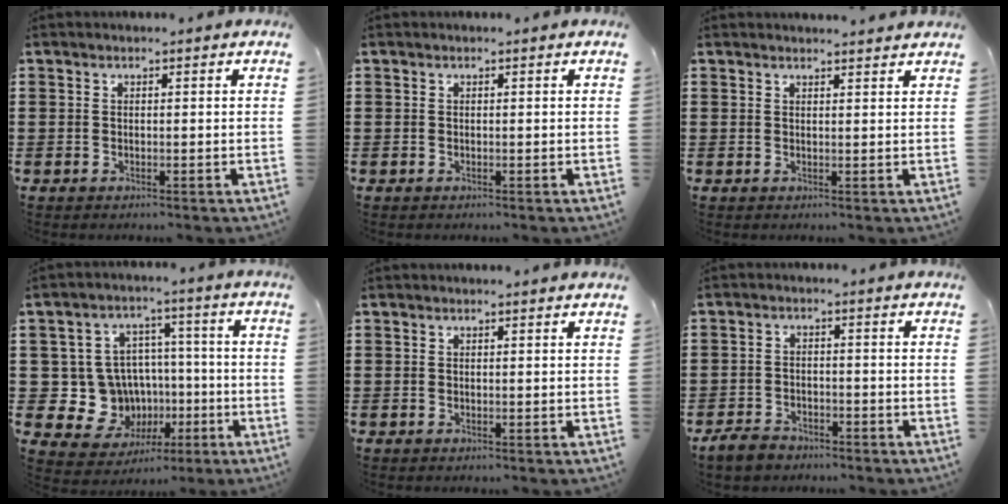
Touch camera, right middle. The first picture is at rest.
{"total": 0.0}
{"total": 1.5, "force": [1.5, -0.1, 0.0], "torque": [0.004, -0.004, 0.027]}
{"total": 9.7, "force": [-1.3, 9.2, 2.6], "torque": [-0.063, 0.000, -0.011]}
{"total": 0.0}
{"total": 3.0, "force": [-2.7, 1.2, 0.5], "torque": [-0.020, 0.004, -0.057]}